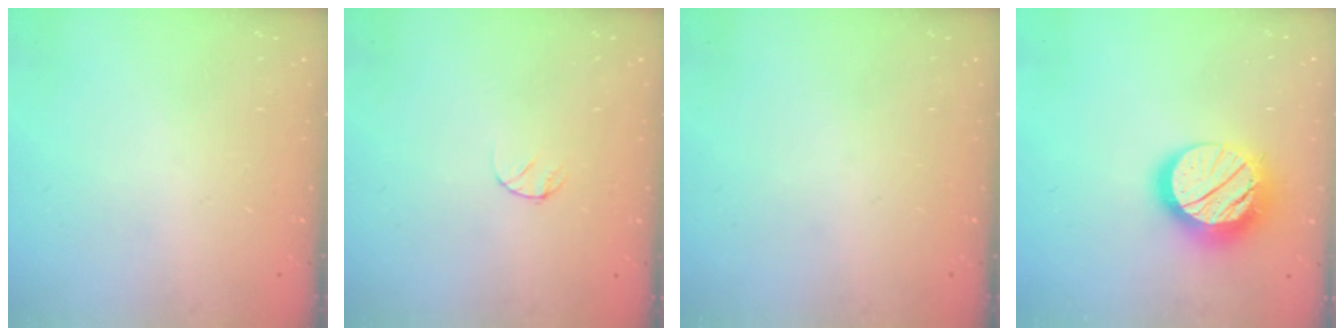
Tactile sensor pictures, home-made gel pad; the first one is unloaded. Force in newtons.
{"total": 3.9, "press": 3.9, "slide": 0.4}
{"total": 0.0}
{"total": 16.8, "press": 16.8, "slide": 1.3}